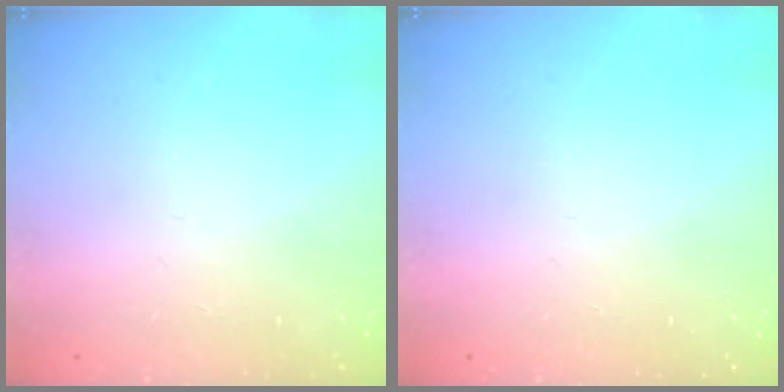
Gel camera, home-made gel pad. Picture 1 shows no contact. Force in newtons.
{"total": 0.0}